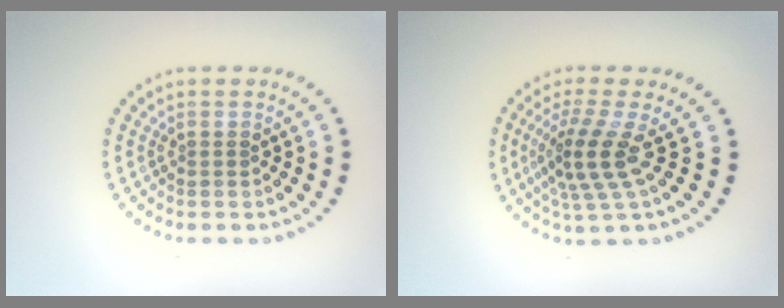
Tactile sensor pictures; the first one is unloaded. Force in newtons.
{"total": 4.1, "press": 2.9, "slide": 2.8}